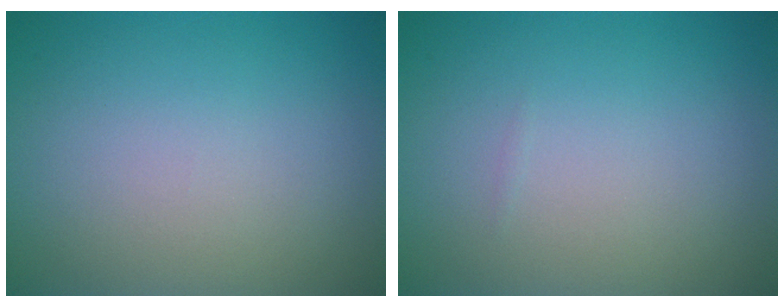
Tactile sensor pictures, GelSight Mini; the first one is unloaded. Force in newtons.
{"total": 0.0}